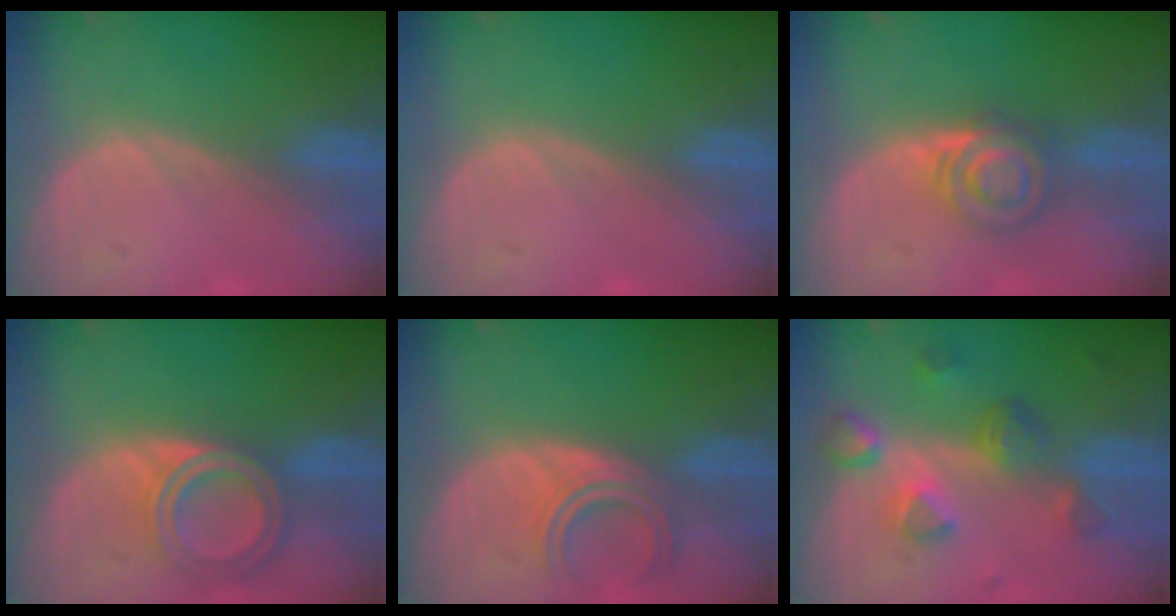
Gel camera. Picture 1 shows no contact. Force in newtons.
{"total": 0.0}
{"total": 6.2, "press": 5.5, "slide": 2.8}
{"total": 6.7, "press": 5.9, "slide": 3.1}
{"total": 4.5, "press": 4.5, "slide": 0.7}
{"total": 8.0, "press": 7.0, "slide": 3.8}